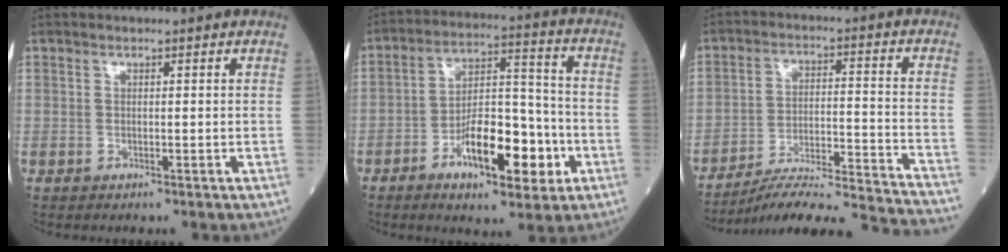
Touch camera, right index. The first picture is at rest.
{"total": 13.2, "force": [-5.3, 4.6, 11.1], "torque": [-0.193, 0.016, -0.080]}
{"total": 21.4, "force": [-20.2, -1.1, 7.0], "torque": [-0.075, -0.015, -0.286]}